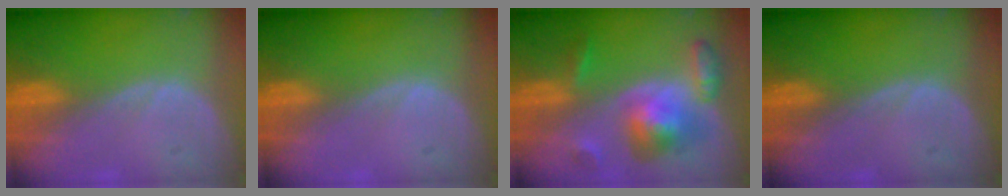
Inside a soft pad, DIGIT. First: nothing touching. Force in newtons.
{"total": 0.0}
{"total": 8.3, "press": 8.2, "slide": 0.7}
{"total": 0.0}